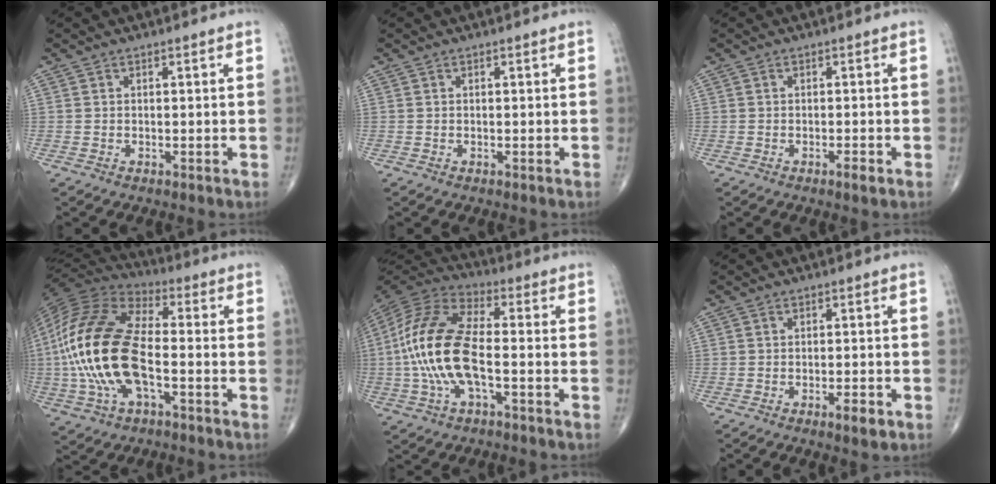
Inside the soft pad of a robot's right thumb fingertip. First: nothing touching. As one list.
[{"total": 0.0}, {"total": 1.5, "force": [-0.9, 0.2, 1.2], "torque": [-0.018, -0.003, -0.018]}, {"total": 22.6, "force": [-3.5, 11.0, 19.5], "torque": [-0.423, 0.017, -0.067]}, {"total": 17.2, "force": [-2.5, 7.3, 15.4], "torque": [-0.329, 0.032, -0.049]}, {"total": 3.1, "force": [-1.7, 0.8, 2.5], "torque": [-0.034, -0.001, -0.026]}]